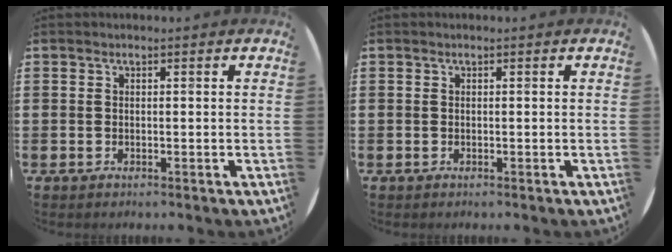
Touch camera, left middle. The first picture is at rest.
{"total": 0.0}